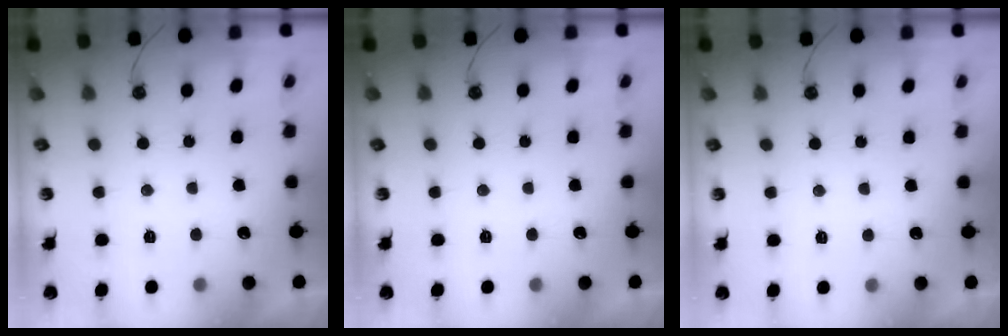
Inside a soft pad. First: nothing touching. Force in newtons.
{"total": 0.0}
{"total": 2.8, "press": 2.8, "slide": 0.5}